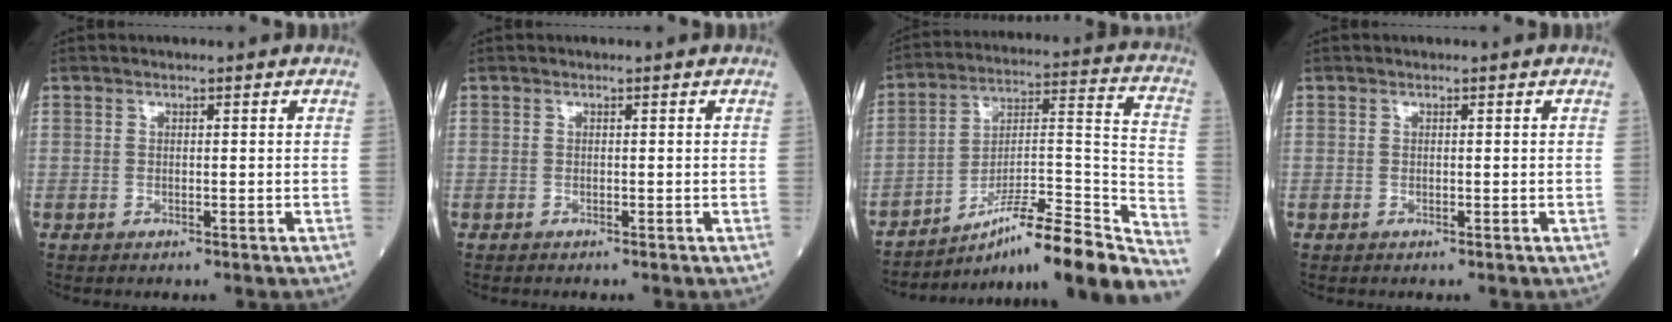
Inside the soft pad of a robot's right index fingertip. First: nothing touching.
{"total": 0.0}
{"total": 23.0, "force": [-18.8, 0.4, 13.3], "torque": [-0.158, 0.017, -0.294]}
{"total": 0.0}